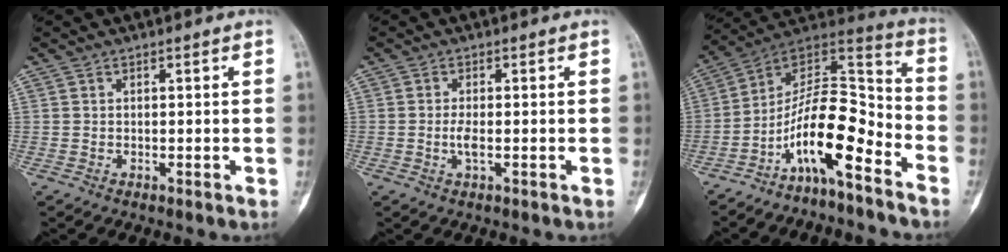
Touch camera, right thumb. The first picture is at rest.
{"total": 2.0, "force": [-0.4, 0.6, 1.9], "torque": [-0.039, -0.002, -0.009]}
{"total": 14.9, "force": [-8.2, 5.0, 11.4], "torque": [-0.185, 0.110, -0.145]}